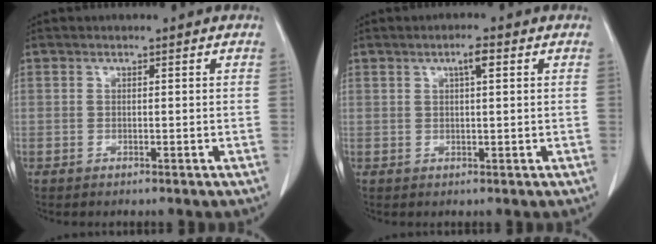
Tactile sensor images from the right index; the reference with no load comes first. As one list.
[{"total": 2.6, "force": [1.1, 0.4, 2.3], "torque": [-0.039, 0.004, 0.017]}]